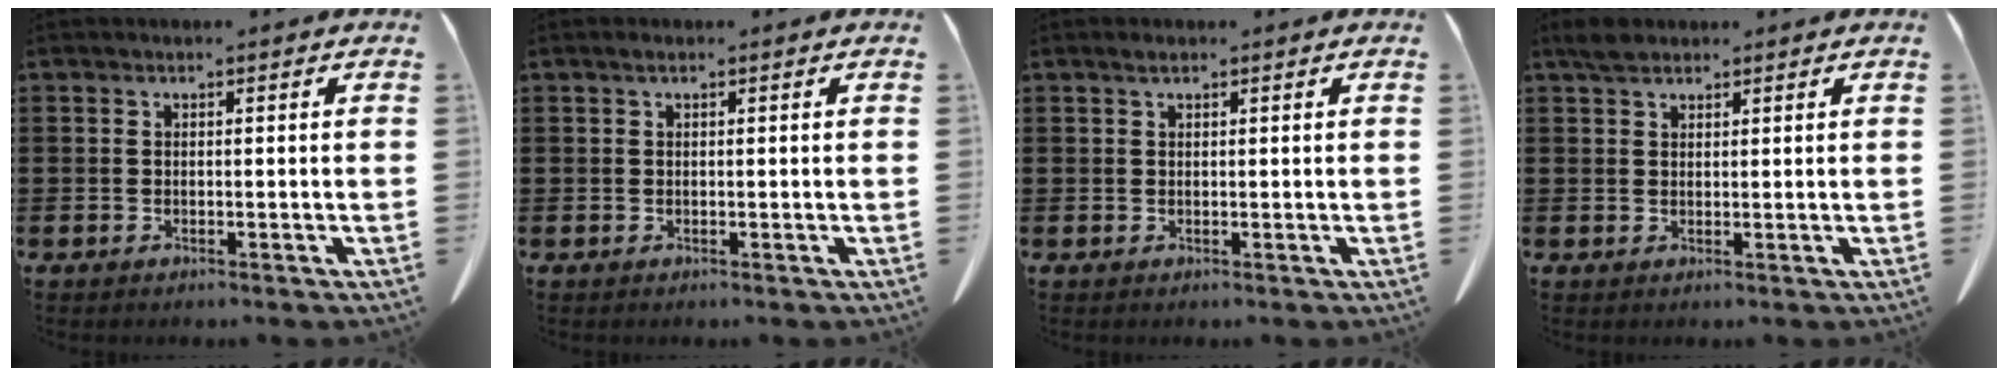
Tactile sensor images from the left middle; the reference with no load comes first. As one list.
[{"total": 0.6, "force": [0.3, 0.1, 0.5], "torque": [-0.010, 0.000, 0.007]}, {"total": 0.9, "force": [0.6, 0.3, 0.7], "torque": [-0.015, 0.000, 0.012]}, {"total": 2.5, "force": [2.1, 1.1, 0.9], "torque": [-0.024, 0.004, 0.041]}]